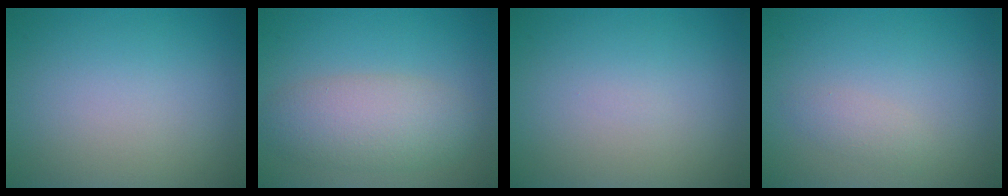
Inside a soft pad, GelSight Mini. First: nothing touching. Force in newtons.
{"total": 4.9, "press": 4.8, "slide": 0.4}
{"total": 0.0}
{"total": 1.2, "press": 1.2, "slide": 0.0}